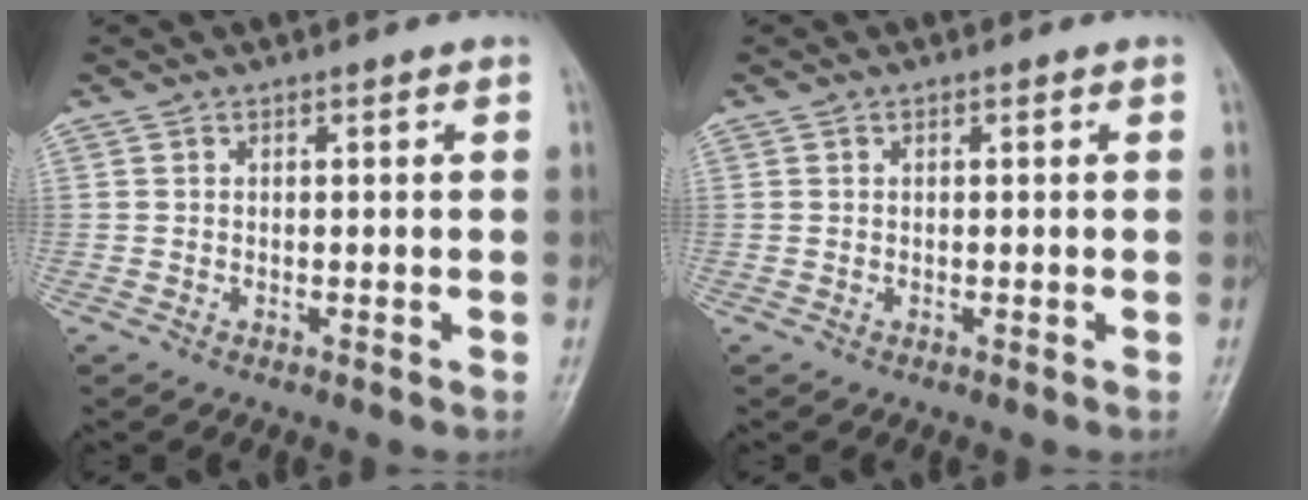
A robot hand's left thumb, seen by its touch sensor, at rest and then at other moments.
{"total": 0.0}